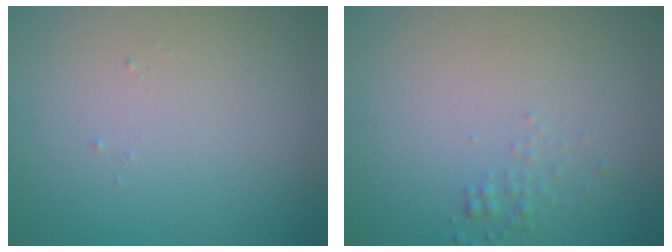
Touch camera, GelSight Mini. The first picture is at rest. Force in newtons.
{"total": 0.9, "press": 0.9, "slide": 0.0}